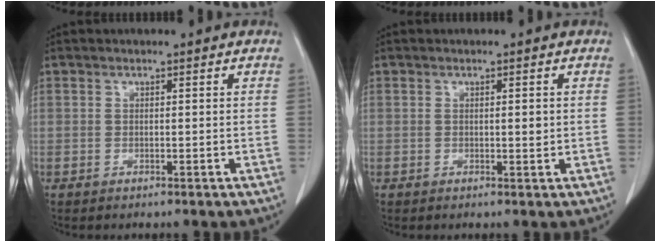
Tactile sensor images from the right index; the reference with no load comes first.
{"total": 1.1, "force": [0.1, 0.2, 1.1], "torque": [-0.016, 0.002, 0.003]}